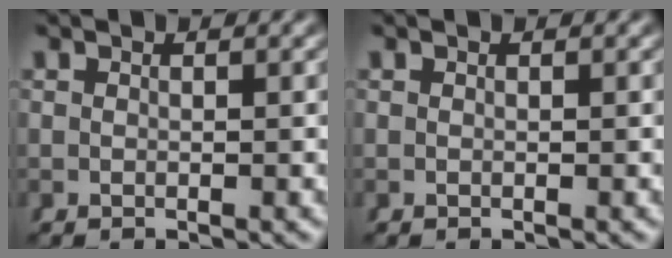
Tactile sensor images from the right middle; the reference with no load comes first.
{"total": 0.0}